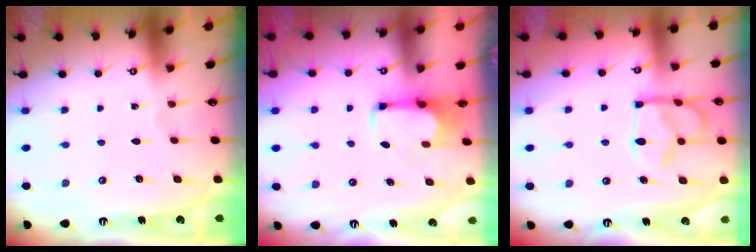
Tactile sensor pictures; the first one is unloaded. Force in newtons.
{"total": 2.4, "press": 2.2, "slide": 1.1}
{"total": 13.6, "press": 13.6, "slide": 1.1}